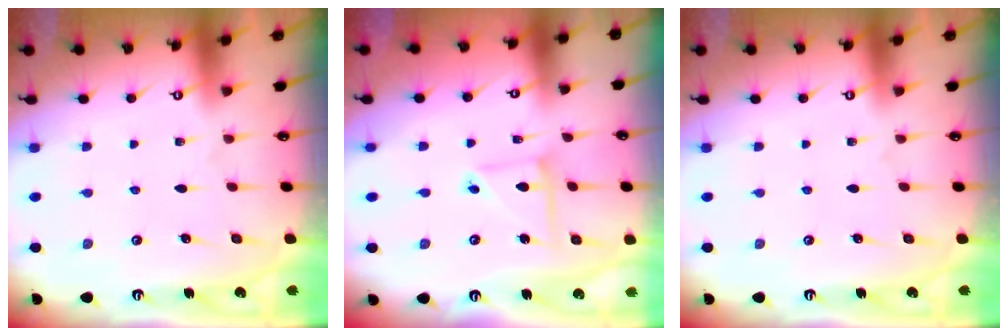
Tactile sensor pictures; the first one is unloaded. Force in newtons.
{"total": 6.1, "press": 6.1, "slide": 0.4}
{"total": 0.0}